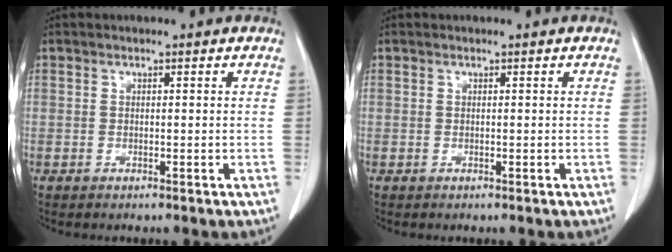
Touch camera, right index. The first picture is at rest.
{"total": 0.0}